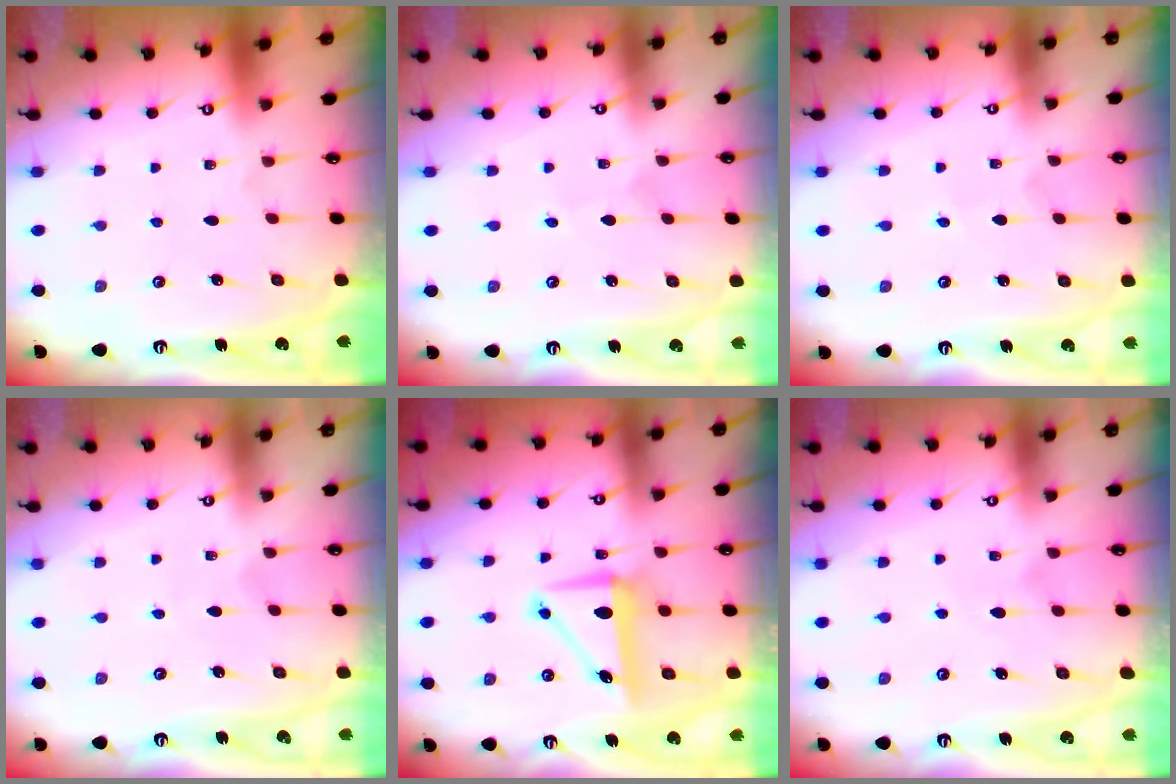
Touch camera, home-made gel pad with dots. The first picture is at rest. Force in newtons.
{"total": 1.5, "press": 1.4, "slide": 0.1}
{"total": 2.6, "press": 2.6, "slide": 0.3}
{"total": 2.7, "press": 2.7, "slide": 0.3}
{"total": 8.1, "press": 7.8, "slide": 2.2}
{"total": 6.4, "press": 6.4, "slide": 0.8}